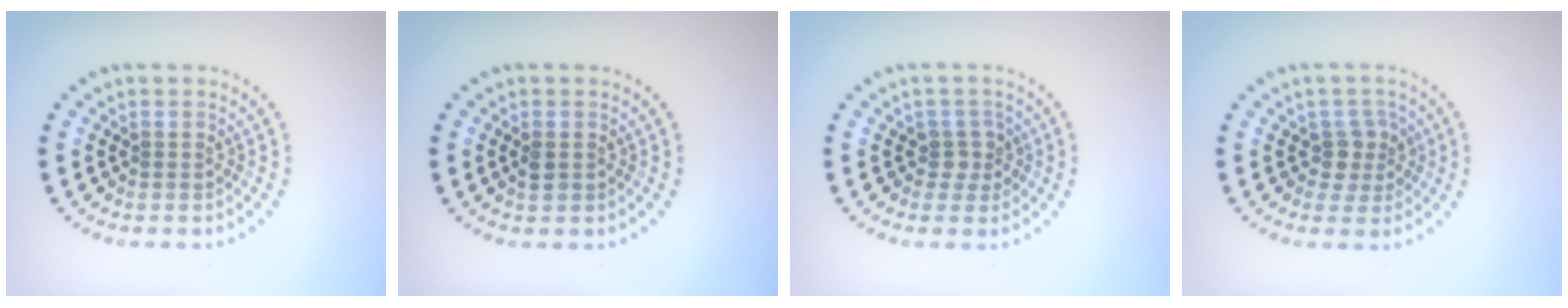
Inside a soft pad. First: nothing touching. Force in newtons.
{"total": 1.2, "press": 1.2, "slide": 0.3}
{"total": 1.7, "press": 1.4, "slide": 1.0}
{"total": 2.0, "press": 1.6, "slide": 1.2}